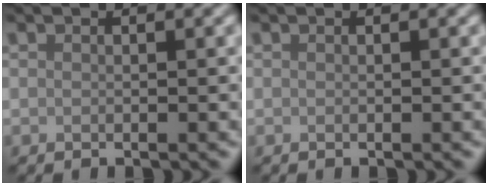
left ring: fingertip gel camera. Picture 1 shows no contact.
{"total": 0.0}